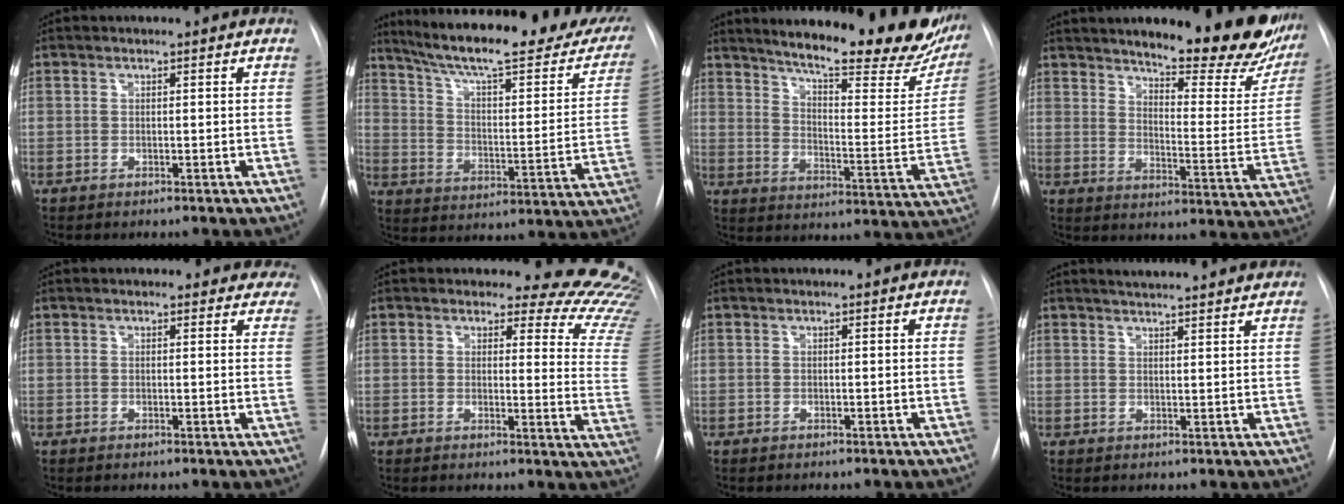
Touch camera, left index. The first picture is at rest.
{"total": 30.0, "force": [24.4, 5.7, 16.5], "torque": [-0.246, -0.047, 0.315]}
{"total": 27.1, "force": [21.6, 5.0, 15.6], "torque": [-0.220, -0.059, 0.272]}
{"total": 23.1, "force": [18.3, 4.6, 13.2], "torque": [-0.180, -0.058, 0.228]}
{"total": 6.7, "force": [6.0, 2.8, 1.2], "torque": [0.020, -0.008, 0.039]}
{"total": 15.5, "force": [14.8, 3.8, 2.5], "torque": [0.017, -0.140, 0.115]}
{"total": 0.0}
{"total": 10.7, "force": [9.7, 0.8, 4.4], "torque": [-0.062, 0.013, 0.115]}